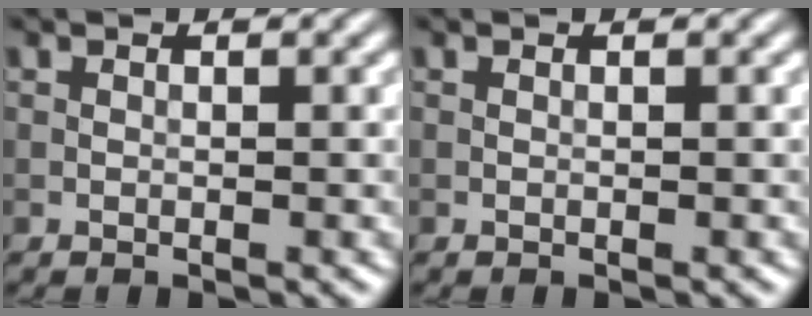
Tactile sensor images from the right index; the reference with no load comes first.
{"total": 0.0}